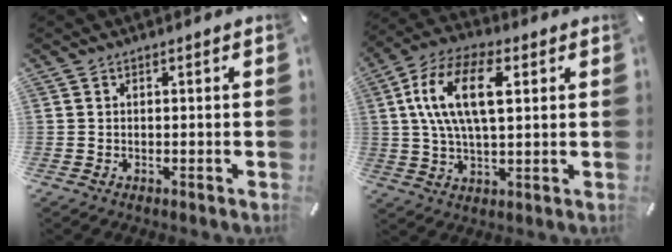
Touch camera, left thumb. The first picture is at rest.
{"total": 14.7, "force": [4.1, 7.3, 12.0], "torque": [-0.257, 0.006, 0.066]}